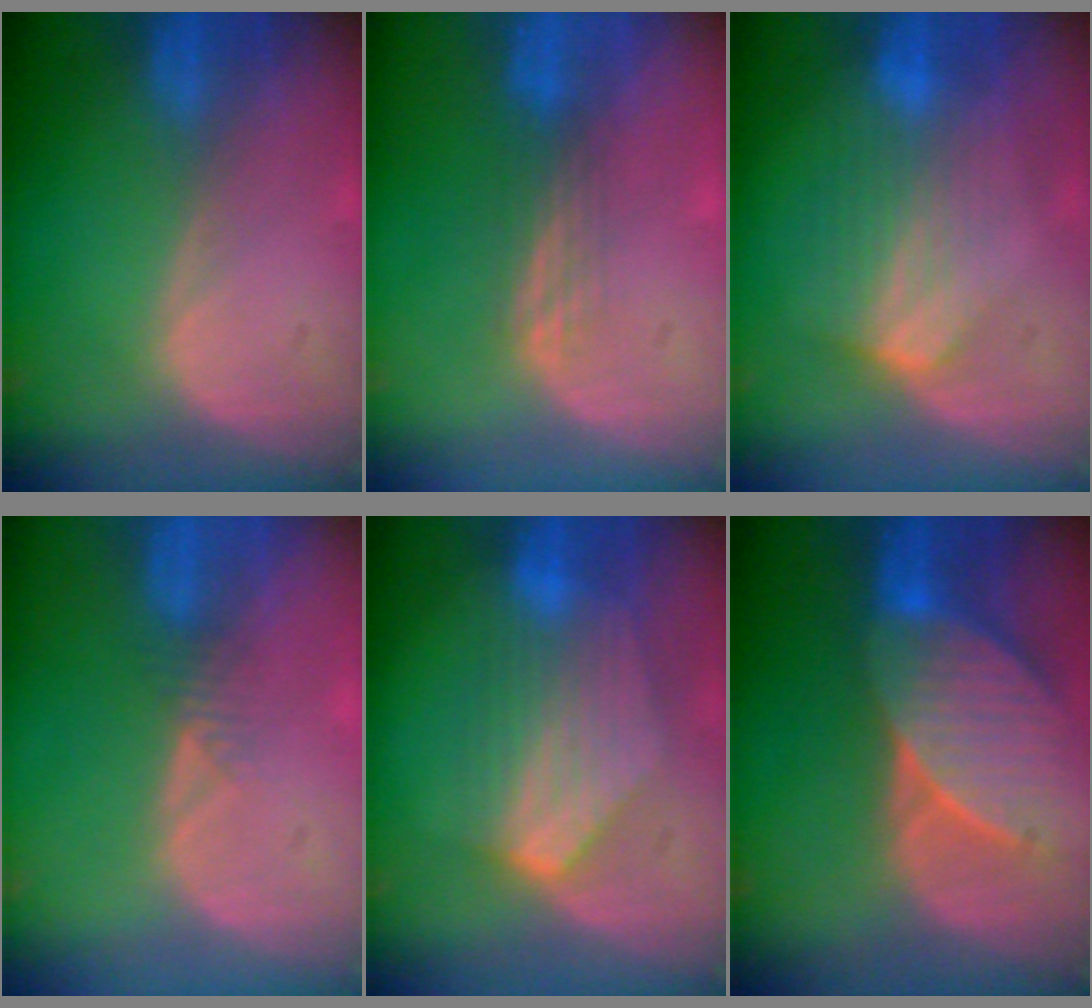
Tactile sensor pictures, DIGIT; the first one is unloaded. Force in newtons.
{"total": 3.0, "press": 2.5, "slide": 1.6}
{"total": 7.4, "press": 6.6, "slide": 3.2}
{"total": 1.6, "press": 1.4, "slide": 0.9}
{"total": 7.4, "press": 7.2, "slide": 1.6}
{"total": 9.2, "press": 8.6, "slide": 3.4}